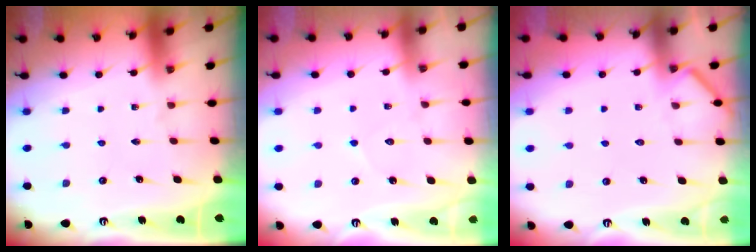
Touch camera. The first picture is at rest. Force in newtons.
{"total": 6.1, "press": 6.0, "slide": 0.7}
{"total": 3.6, "press": 3.6, "slide": 0.3}